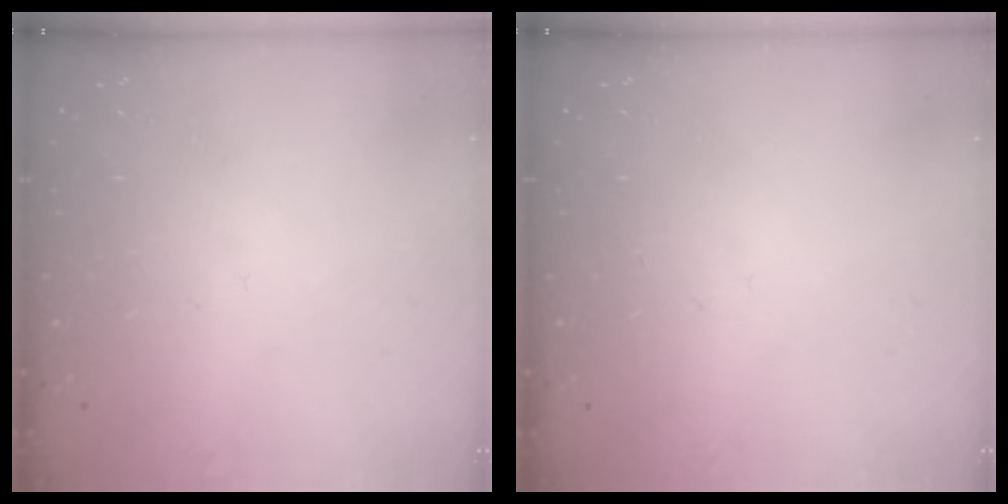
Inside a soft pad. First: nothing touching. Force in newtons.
{"total": 0.0}